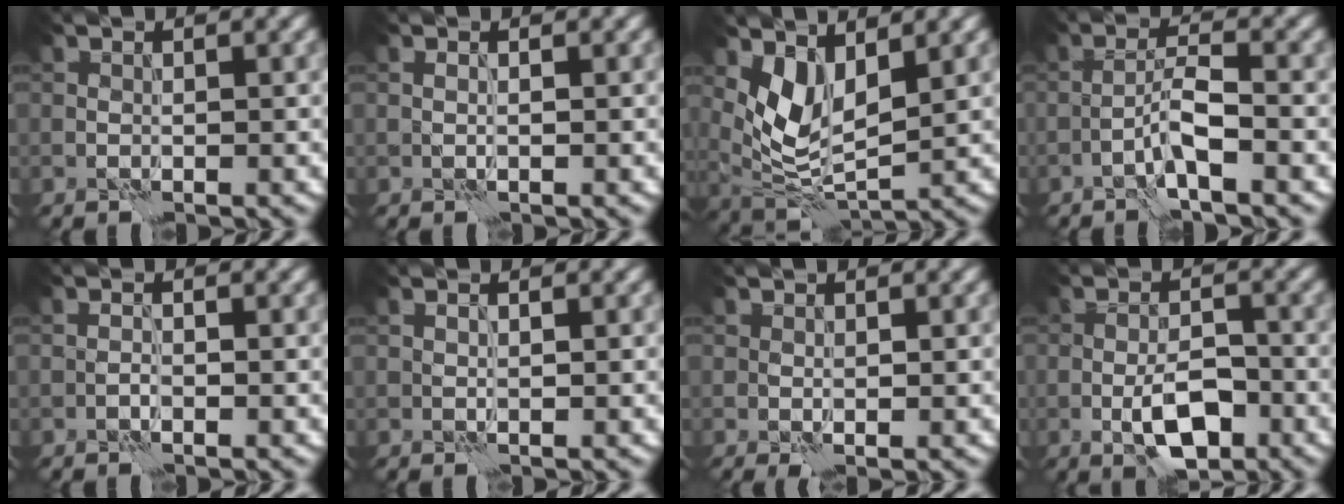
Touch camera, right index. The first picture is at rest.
{"total": 0.6, "force": [0.0, 0.1, 0.6], "torque": [-0.014, -0.002, 0.000]}
{"total": 4.6, "force": [1.9, 2.3, 3.5], "torque": [-0.076, -0.014, 0.044]}
{"total": 3.0, "force": [-1.5, 0.2, 2.5], "torque": [-0.049, 0.013, -0.034]}
{"total": 0.6, "force": [-0.4, 0.2, 0.5], "torque": [-0.010, 0.002, -0.008]}
{"total": 0.6, "force": [0.3, 0.1, 0.5], "torque": [-0.012, -0.002, 0.004]}
{"total": 1.1, "force": [0.1, 0.4, 1.0], "torque": [-0.021, -0.001, 0.002]}
{"total": 4.7, "force": [-2.0, 1.9, 3.8], "torque": [-0.064, 0.000, -0.035]}